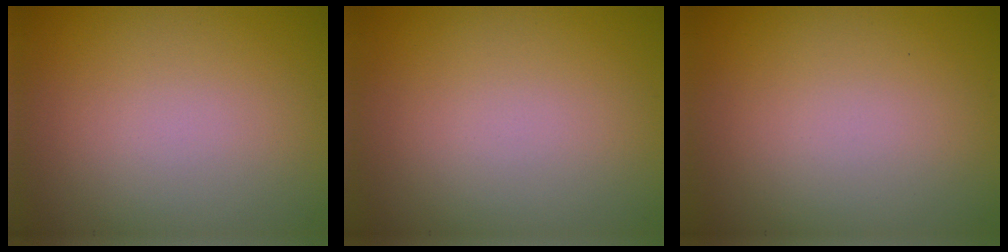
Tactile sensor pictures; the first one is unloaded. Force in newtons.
{"total": 0.0}
{"total": 0.0}